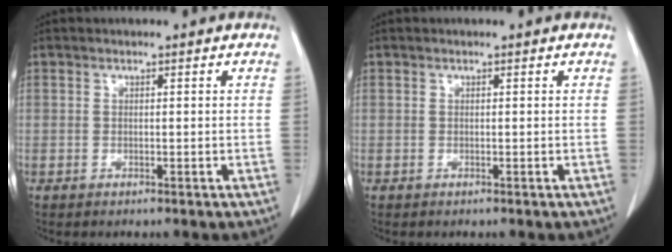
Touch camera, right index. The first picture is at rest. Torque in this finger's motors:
{"motor_torque": [0.00, 0.00, 0.00, 0.00]}